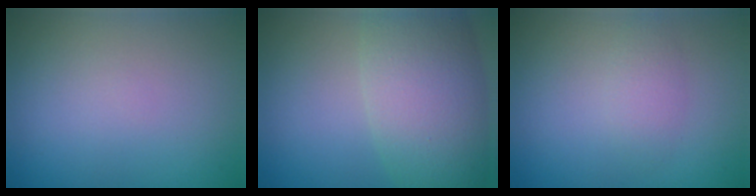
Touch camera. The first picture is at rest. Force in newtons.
{"total": 8.4, "press": 8.4, "slide": 0.3}
{"total": 1.5, "press": 1.5, "slide": 0.0}